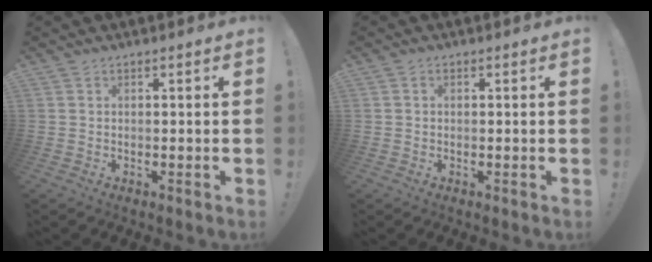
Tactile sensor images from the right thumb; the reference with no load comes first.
{"total": 0.7, "force": [-0.1, 0.6, 0.2], "torque": [-0.006, 0.003, -0.002]}